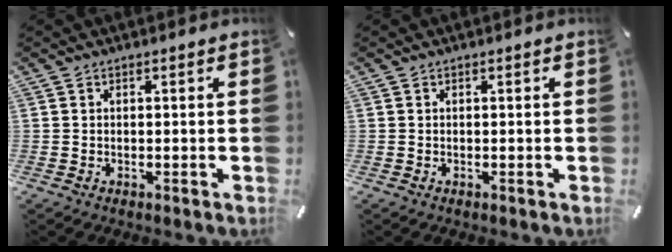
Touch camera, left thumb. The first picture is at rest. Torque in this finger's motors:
{"motor_torque": [0.00, -0.01, 0.00, 0.00, 0.00]}